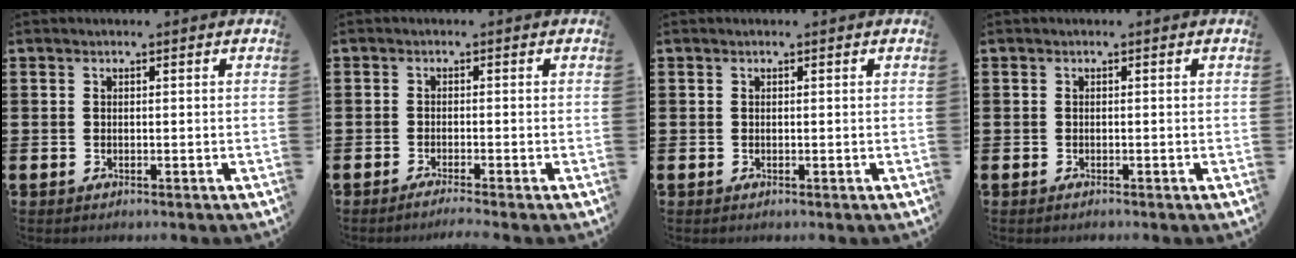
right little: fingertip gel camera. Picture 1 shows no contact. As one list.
[{"total": 1.2, "force": [-1.0, -0.1, 0.7], "torque": [-0.010, -0.002, -0.019]}, {"total": 0.0}, {"total": 0.0}]